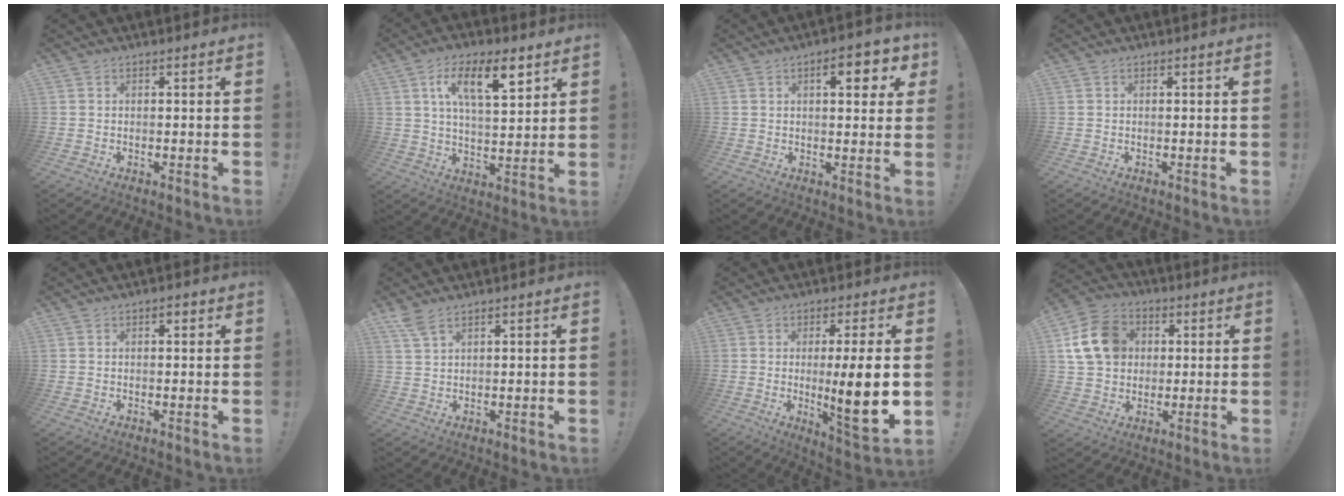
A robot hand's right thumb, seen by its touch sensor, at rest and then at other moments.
{"total": 14.4, "force": [6.9, 5.1, 11.6], "torque": [-0.189, -0.015, 0.113]}
{"total": 7.6, "force": [3.1, 2.5, 6.5], "torque": [-0.072, -0.010, 0.041]}
{"total": 0.0}
{"total": 1.2, "force": [0.4, 0.7, 0.9], "torque": [-0.011, 0.001, 0.005]}
{"total": 4.2, "force": [3.1, 1.0, 2.6], "torque": [-0.052, -0.013, 0.056]}
{"total": 14.0, "force": [-0.7, 1.5, 13.9], "torque": [-0.208, -0.015, -0.011]}
{"total": 15.6, "force": [3.4, 12.6, 8.5], "torque": [-0.134, 0.003, 0.072]}